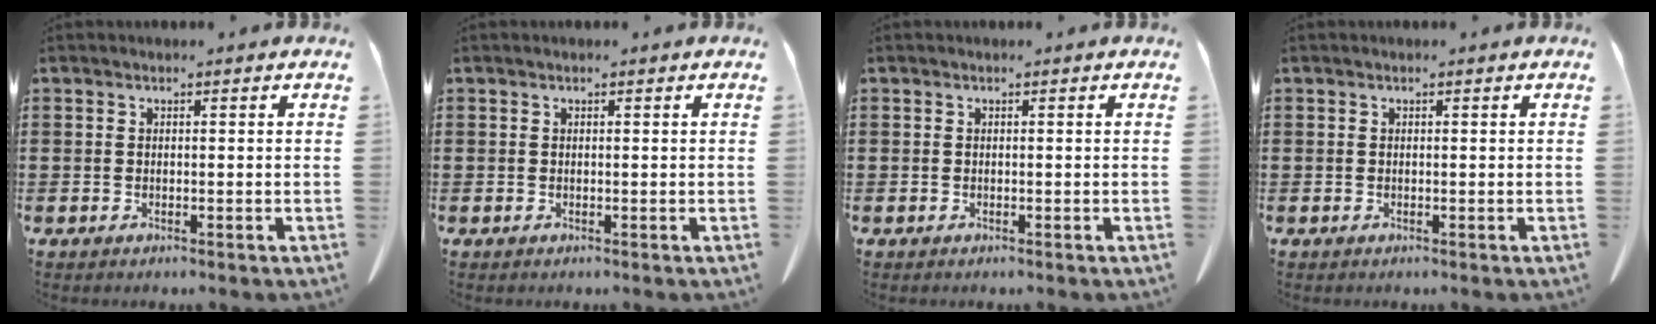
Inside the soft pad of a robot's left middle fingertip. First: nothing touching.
{"total": 0.0}
{"total": 0.0}
{"total": 0.0}